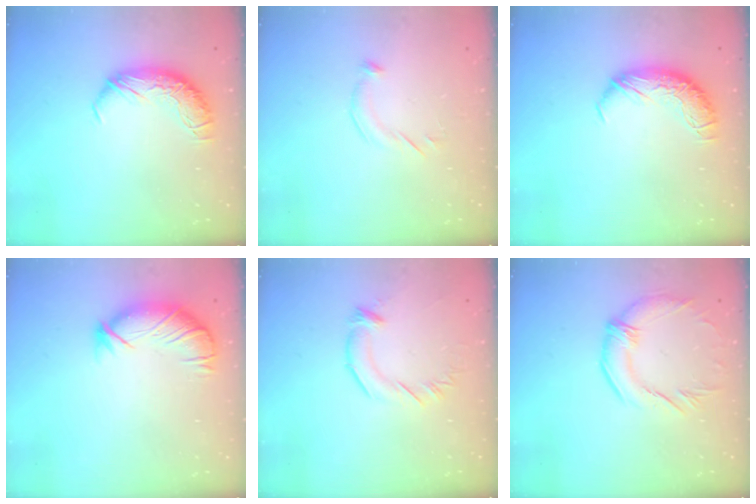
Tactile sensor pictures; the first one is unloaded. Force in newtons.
{"total": 4.5, "press": 4.4, "slide": 0.9}
{"total": 0.0}
{"total": 3.1, "press": 2.6, "slide": 1.8}
{"total": 3.0, "press": 3.0, "slide": 0.5}
{"total": 2.9, "press": 2.5, "slide": 1.5}